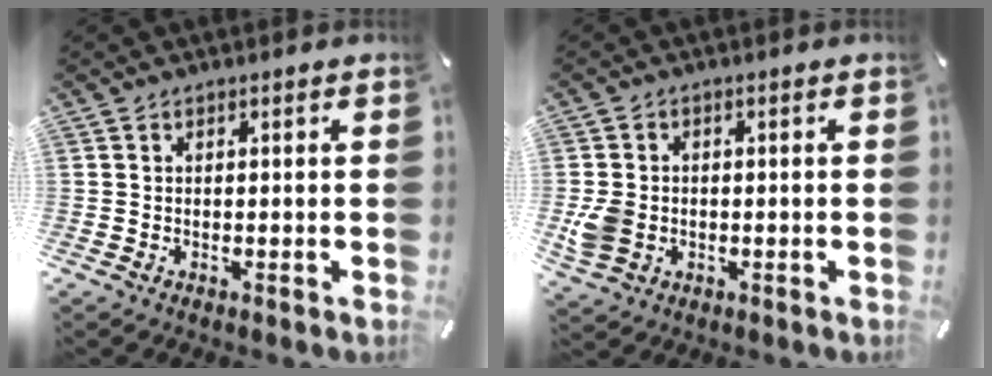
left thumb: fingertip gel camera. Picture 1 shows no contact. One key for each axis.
{"total": 5.8, "fx": -1.0, "fy": 4.8, "fz": 3.1, "tx": -0.064, "ty": 0.004, "tz": -0.018}